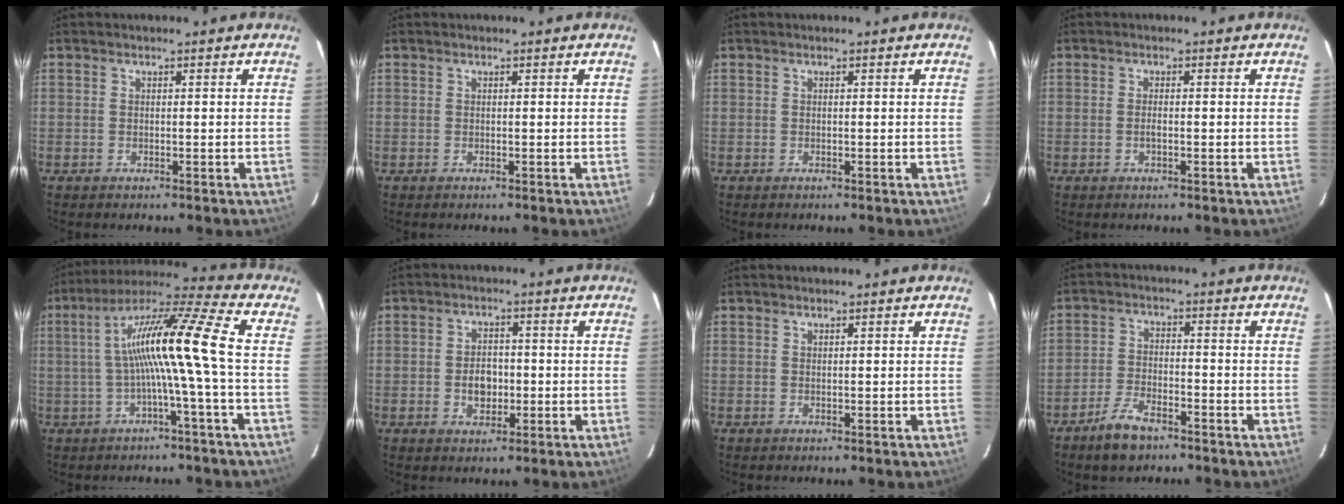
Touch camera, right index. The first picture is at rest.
{"total": 0.0}
{"total": 0.0}
{"total": 1.2, "force": [-0.3, 0.5, 1.1], "torque": [-0.024, 0.000, -0.006]}
{"total": 14.0, "force": [-0.7, -1.7, 13.8], "torque": [-0.249, 0.016, -0.015]}
{"total": 4.8, "force": [-0.9, 3.5, 3.1], "torque": [-0.055, 0.007, -0.009]}
{"total": 0.0}
{"total": 6.5, "force": [-4.8, 2.7, 3.5], "torque": [-0.090, 0.002, -0.087]}